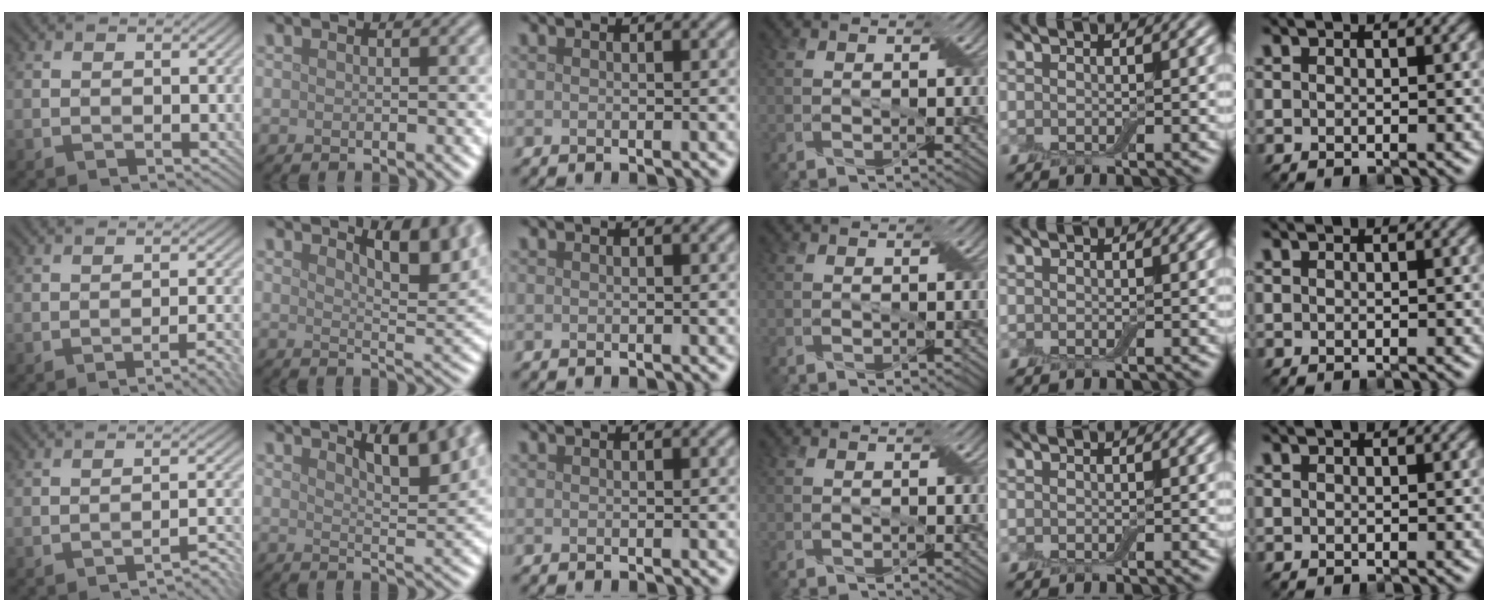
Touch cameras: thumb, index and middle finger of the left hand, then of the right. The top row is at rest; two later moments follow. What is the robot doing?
{"motion": "wrap", "object": "cling film"}